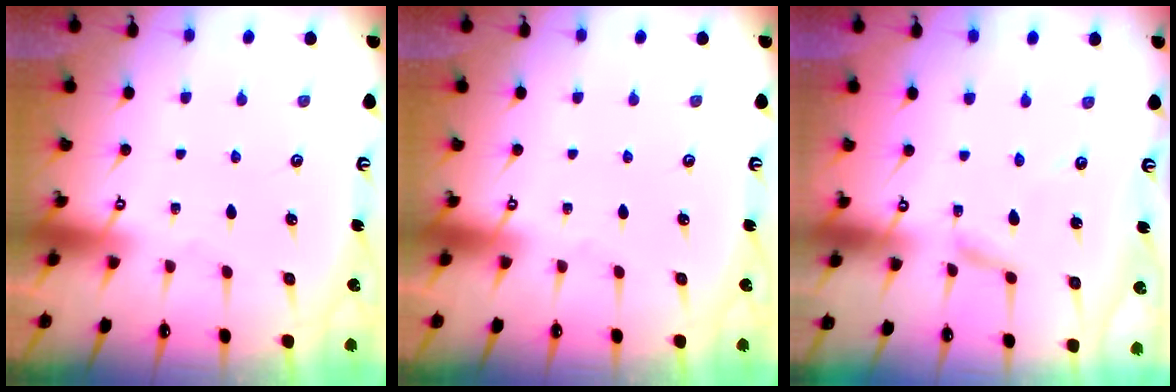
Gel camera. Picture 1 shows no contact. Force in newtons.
{"total": 0.0}
{"total": 4.1, "press": 4.1, "slide": 0.3}